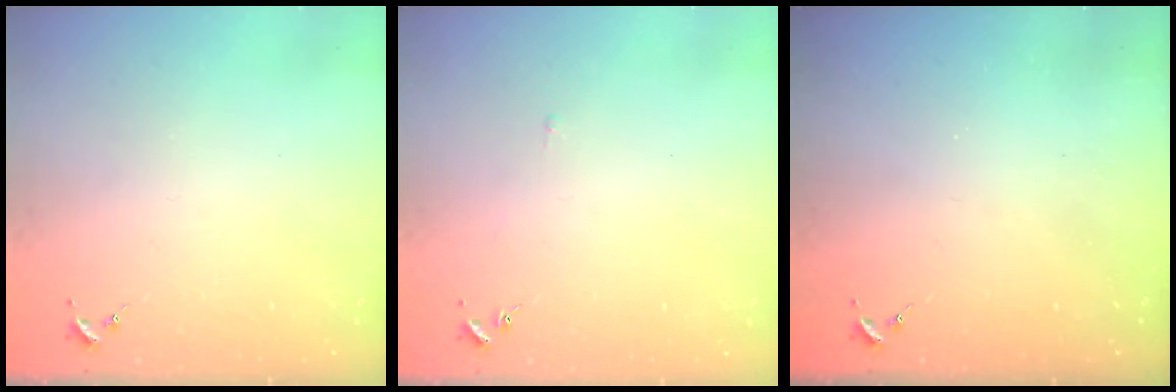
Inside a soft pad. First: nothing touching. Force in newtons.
{"total": 2.4, "press": 2.4, "slide": 0.3}
{"total": 0.0}